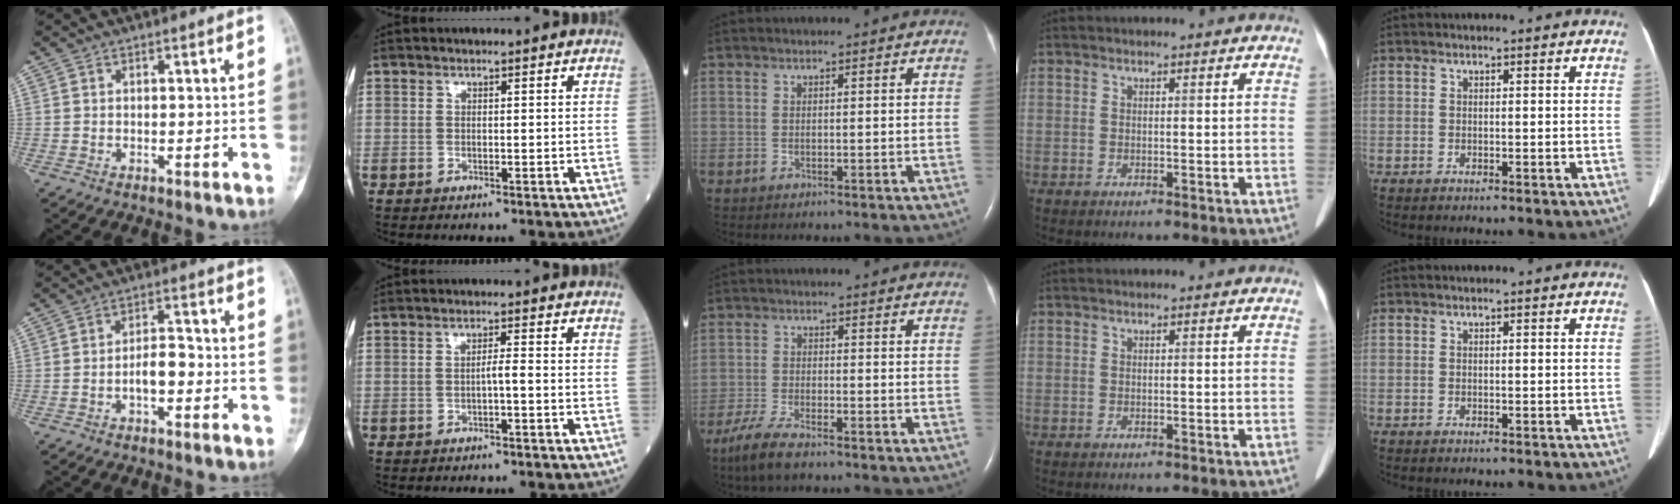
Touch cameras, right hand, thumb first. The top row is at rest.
{"thumb": {"total": 4.8, "force": [-1.6, 2.4, 3.8], "torque": [-0.051, 0.026, -0.031]}, "index": {"total": 1.4, "force": [-0.6, 0.0, 1.2], "torque": [-0.022, 0.001, -0.009]}, "middle": {"total": 5.6, "force": [-4.2, 0.9, 3.6], "torque": [-0.085, -0.013, -0.079]}}